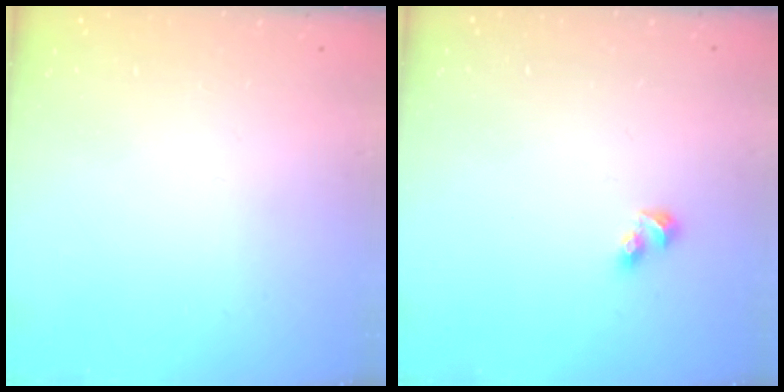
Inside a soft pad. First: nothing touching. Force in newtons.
{"total": 3.9, "press": 3.8, "slide": 0.6}